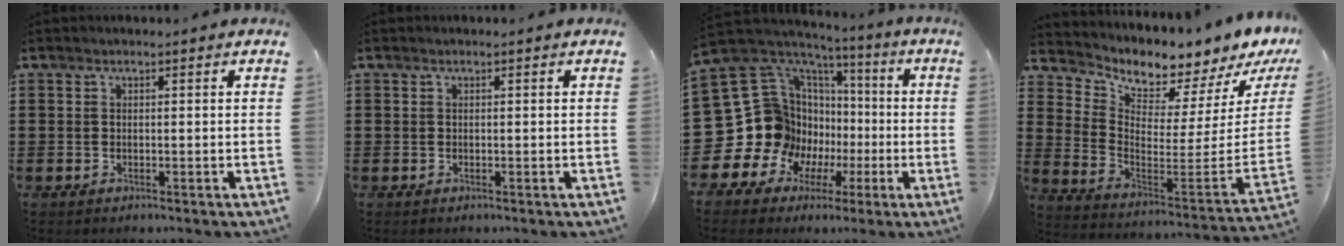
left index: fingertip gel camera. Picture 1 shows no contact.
{"total": 0.0}
{"total": 16.4, "force": [-2.7, 15.2, 5.6], "torque": [-0.196, -0.032, -0.006]}
{"total": 3.6, "force": [3.6, 0.2, 0.1], "torque": [-0.026, -0.067, 0.053]}